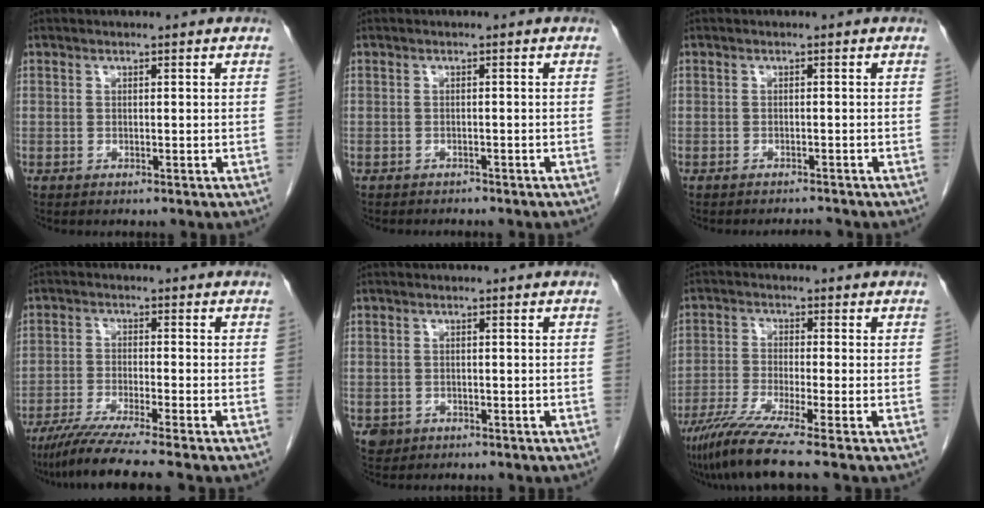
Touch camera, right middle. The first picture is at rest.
{"total": 2.4, "force": [-2.2, 0.9, 0.7], "torque": [-0.016, -0.001, -0.022]}
{"total": 1.8, "force": [-1.8, 0.0, 0.2], "torque": [-0.003, -0.005, -0.024]}
{"total": 9.0, "force": [-7.3, -1.5, 5.0], "torque": [-0.073, -0.032, -0.120]}
{"total": 1.8, "force": [-0.9, 1.6, 0.3], "torque": [-0.004, 0.005, -0.010]}
{"total": 8.3, "force": [-6.2, -1.5, 5.3], "torque": [-0.093, -0.033, -0.113]}